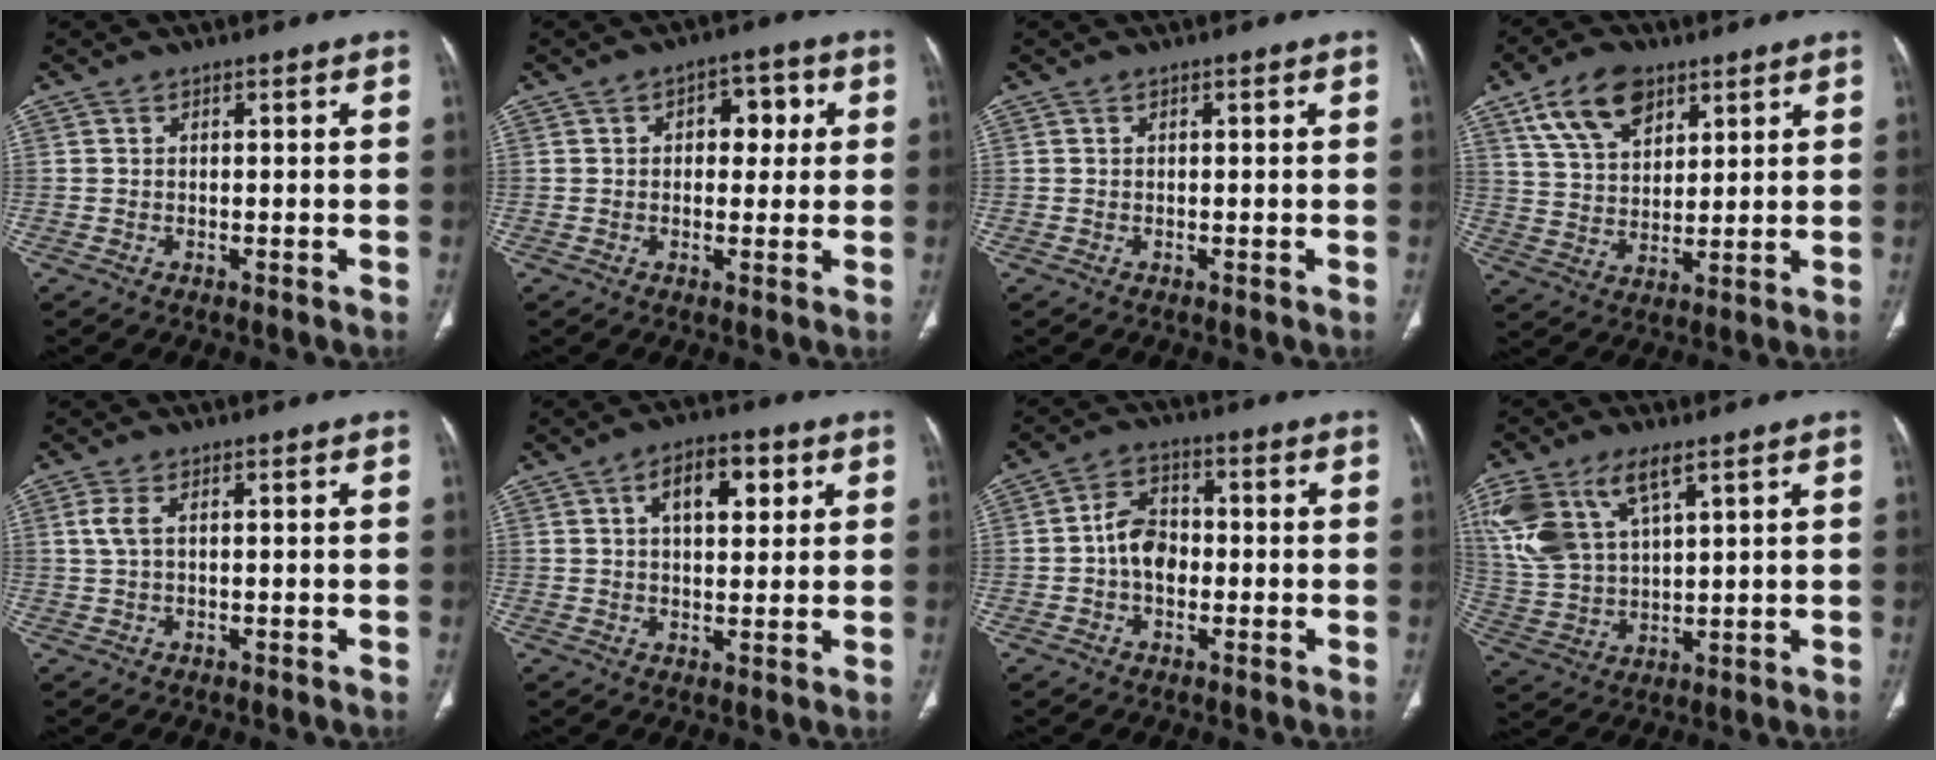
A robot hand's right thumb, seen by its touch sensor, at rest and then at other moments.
{"total": 6.0, "force": [1.4, 3.8, 4.4], "torque": [-0.025, 0.004, 0.012]}
{"total": 0.0}
{"total": 11.8, "force": [6.8, 6.9, 6.9], "torque": [-0.106, -0.022, 0.130]}
{"total": 2.6, "force": [0.7, 0.9, 2.3], "torque": [-0.068, 0.009, 0.021]}
{"total": 8.8, "force": [3.2, 4.6, 6.8], "torque": [-0.074, -0.001, 0.044]}
{"total": 6.6, "force": [-0.8, 4.7, 4.6], "torque": [-0.060, 0.015, -0.024]}
{"total": 15.3, "force": [7.7, 7.1, 11.1], "torque": [-0.239, -0.010, 0.158]}